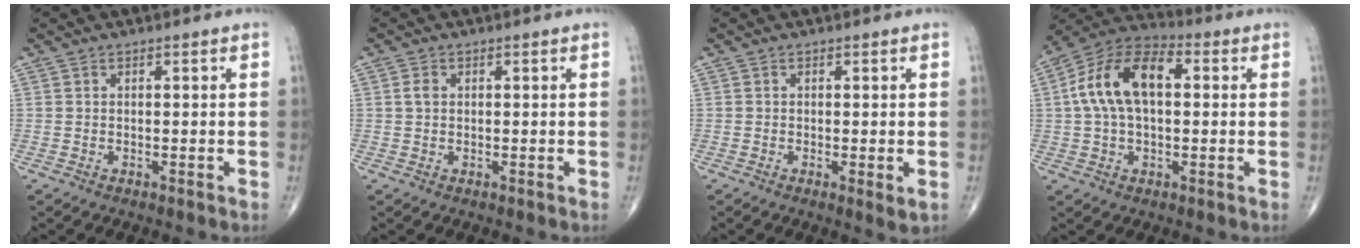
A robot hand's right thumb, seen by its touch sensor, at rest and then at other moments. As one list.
[{"total": 1.5, "force": [0.3, 1.1, 1.0], "torque": [-0.018, 0.003, 0.005]}, {"total": 2.1, "force": [-0.4, 0.4, 2.0], "torque": [-0.037, -0.009, -0.009]}, {"total": 14.5, "force": [2.2, 8.1, 11.8], "torque": [-0.222, 0.035, 0.030]}]